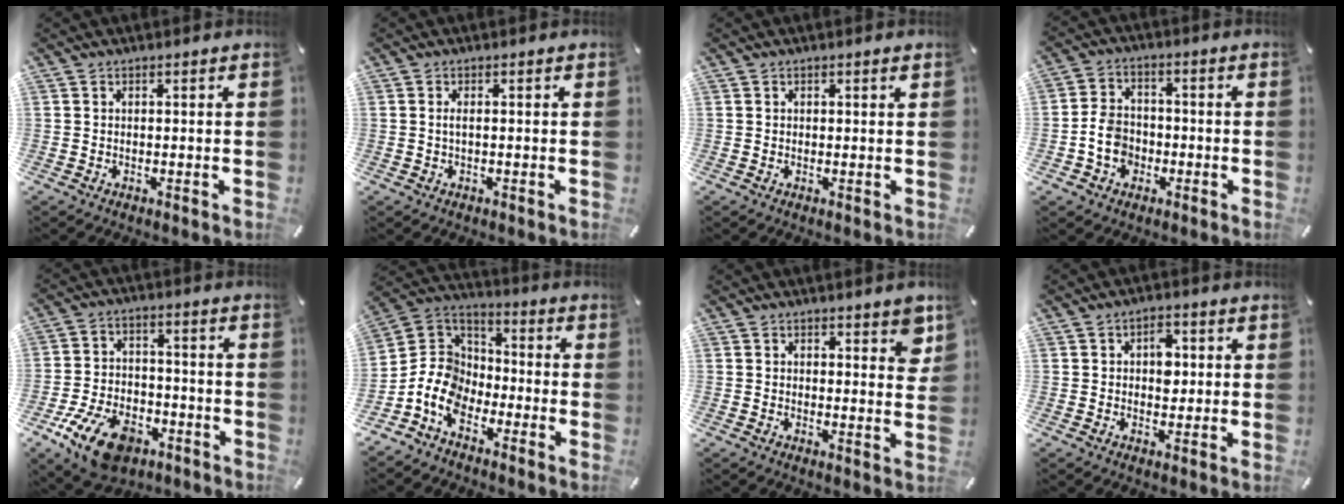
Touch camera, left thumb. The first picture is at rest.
{"total": 1.5, "force": [-0.1, 0.5, 1.4], "torque": [-0.027, 0.000, -0.002]}
{"total": 0.5, "force": [0.3, 0.3, 0.4], "torque": [-0.007, 0.000, 0.005]}
{"total": 8.2, "force": [-2.3, 6.8, 3.8], "torque": [-0.086, 0.021, -0.038]}
{"total": 13.4, "force": [-7.6, 8.0, 7.7], "torque": [-0.145, 0.051, -0.130]}
{"total": 11.2, "force": [-6.8, 7.8, 4.3], "torque": [-0.116, 0.023, -0.134]}
{"total": 4.6, "force": [2.7, 2.4, 2.8], "torque": [-0.019, -0.013, 0.042]}
{"total": 5.2, "force": [0.6, 3.6, 3.7], "torque": [-0.034, -0.005, 0.000]}